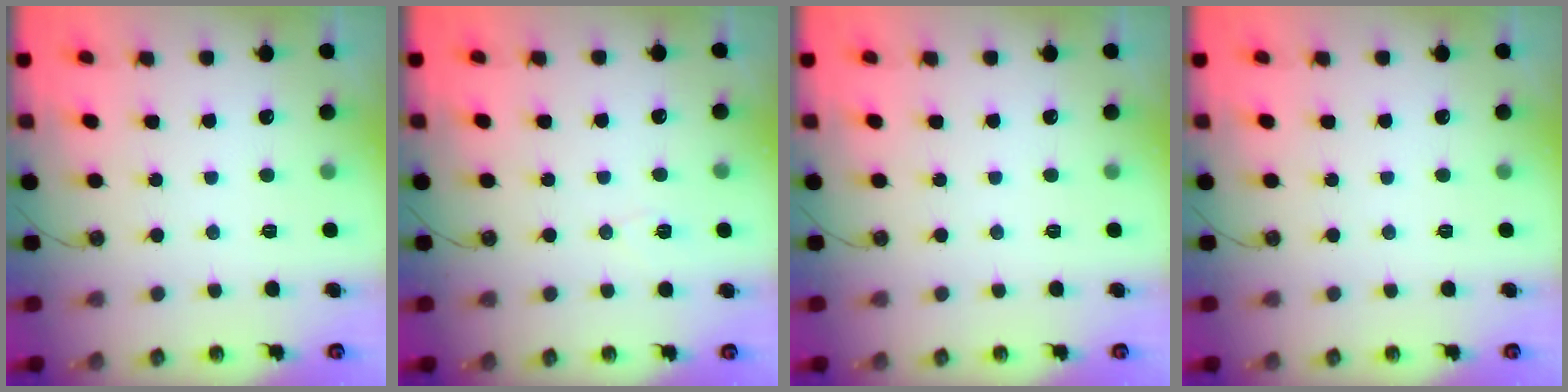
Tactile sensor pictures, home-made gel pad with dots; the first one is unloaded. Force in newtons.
{"total": 4.7, "press": 4.5, "slide": 1.6}
{"total": 0.0}
{"total": 0.0}